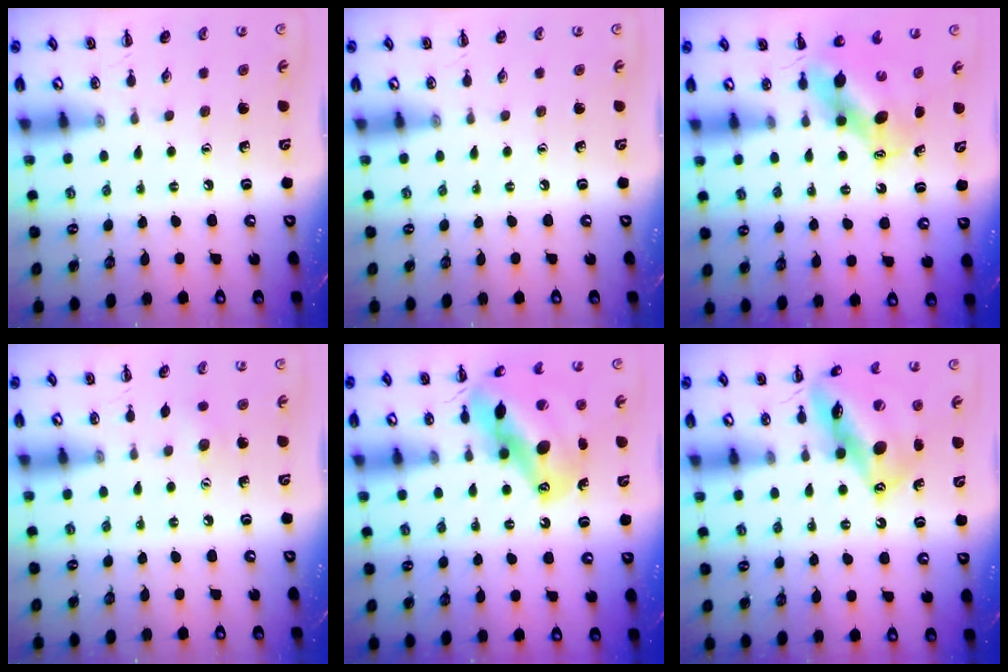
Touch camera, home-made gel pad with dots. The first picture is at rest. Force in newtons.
{"total": 0.0}
{"total": 7.4, "press": 7.3, "slide": 1.4}
{"total": 2.8, "press": 2.8, "slide": 0.7}
{"total": 16.7, "press": 16.0, "slide": 4.6}
{"total": 15.2, "press": 14.7, "slide": 4.2}